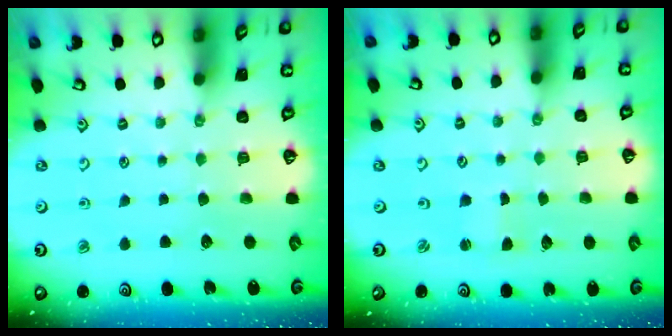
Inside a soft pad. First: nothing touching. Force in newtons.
{"total": 0.9, "press": 0.9, "slide": 0.0}